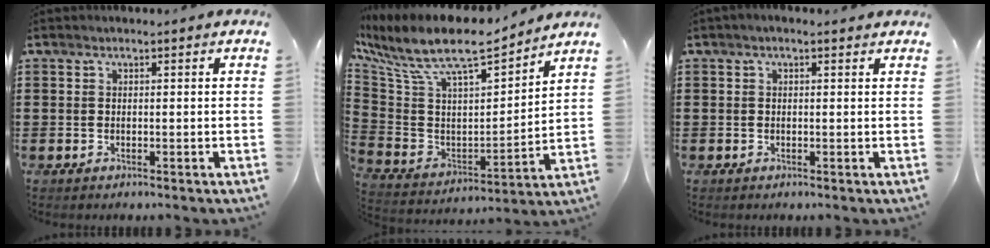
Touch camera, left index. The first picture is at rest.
{"total": 11.1, "force": [8.6, 3.0, 6.4], "torque": [-0.160, -0.053, 0.148]}
{"total": 0.8, "force": [0.1, 0.6, 0.5], "torque": [-0.012, 0.006, 0.001]}